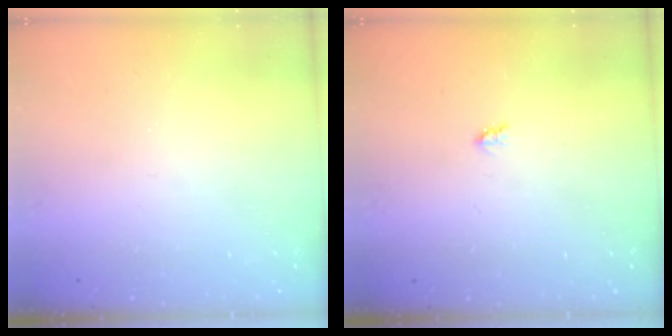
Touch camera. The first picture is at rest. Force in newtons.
{"total": 1.7, "press": 1.6, "slide": 0.3}